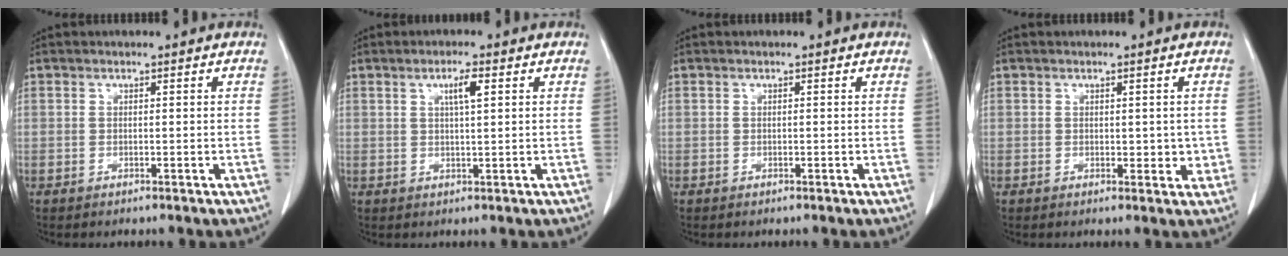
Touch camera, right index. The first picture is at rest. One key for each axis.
{"total": 3.2, "fx": 1.3, "fy": 0.3, "fz": 2.9, "tx": -0.047, "ty": 0.001, "tz": 0.020}
{"total": 0.0}
{"total": 2.9, "fx": 0.1, "fy": 1.7, "fz": 2.3, "tx": -0.021, "ty": -0.002, "tz": 0.005}